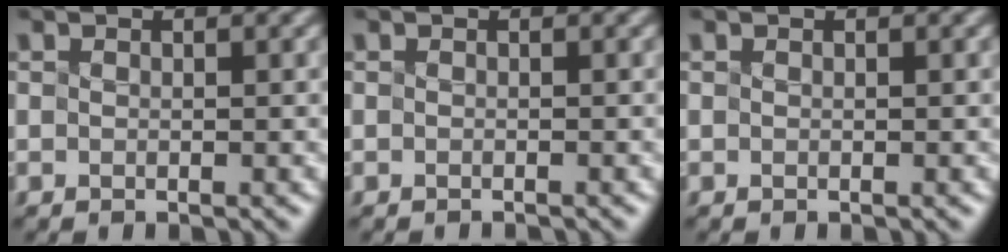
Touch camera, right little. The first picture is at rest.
{"total": 1.0, "force": [-0.9, 0.1, 0.2], "torque": [0.003, -0.002, -0.015]}
{"total": 0.0}